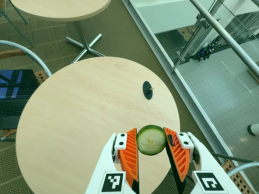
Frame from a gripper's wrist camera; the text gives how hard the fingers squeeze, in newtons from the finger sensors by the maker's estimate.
{"total": 7.9, "left": 8.0, "right": 7.9}